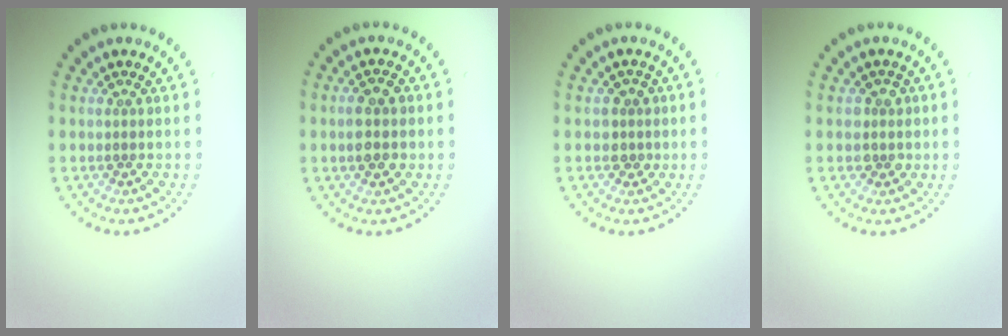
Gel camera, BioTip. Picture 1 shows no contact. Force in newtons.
{"total": 2.9, "press": 2.9, "slide": 0.1}
{"total": 1.5, "press": 1.3, "slide": 0.7}
{"total": 1.7, "press": 1.6, "slide": 0.7}